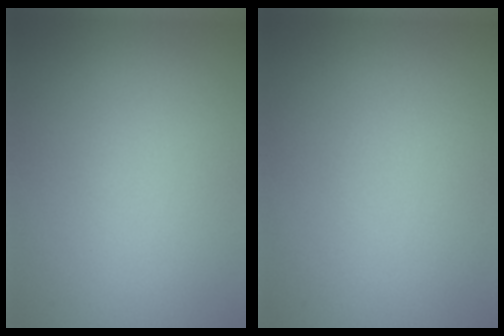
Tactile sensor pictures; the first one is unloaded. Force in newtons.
{"total": 0.0}